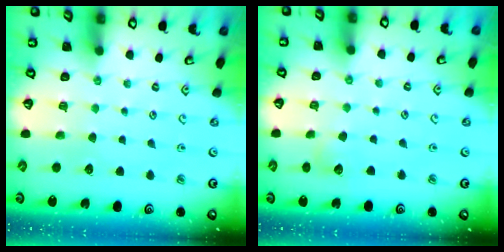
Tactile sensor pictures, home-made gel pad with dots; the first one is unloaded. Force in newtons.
{"total": 5.0, "press": 4.9, "slide": 0.7}